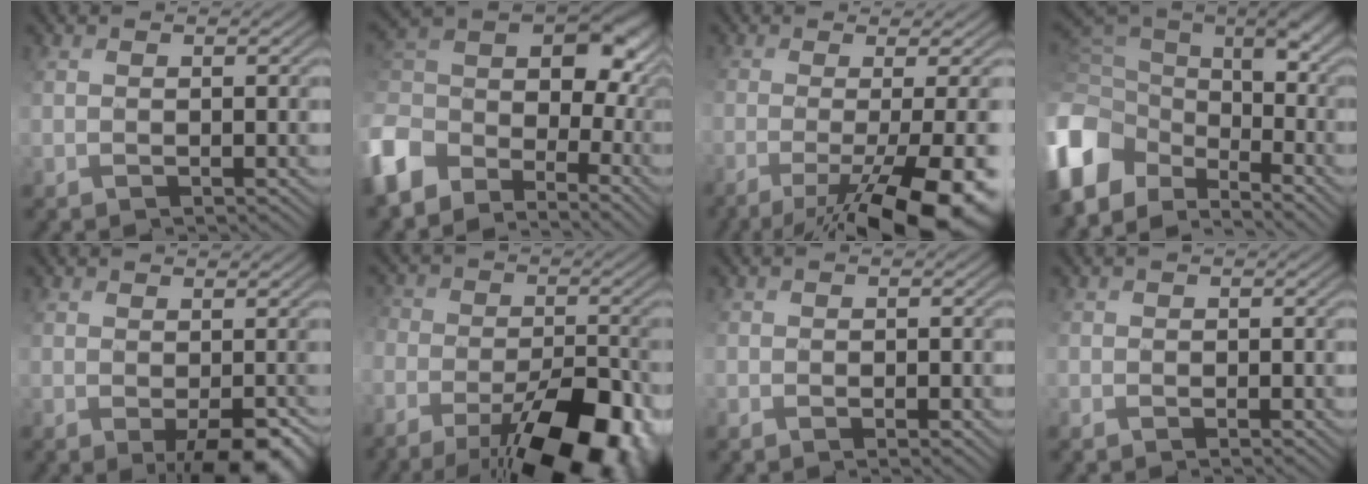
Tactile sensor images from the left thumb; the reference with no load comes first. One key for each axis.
{"total": 12.8, "fx": -4.7, "fy": 8.7, "fz": 8.1, "tx": -0.200, "ty": -0.005, "tz": -0.103}
{"total": 14.1, "fx": -5.8, "fy": 4.0, "fz": 12.2, "tx": -0.175, "ty": -0.018, "tz": -0.081}
{"total": 13.1, "fx": -5.9, "fy": 8.0, "fz": 8.5, "tx": -0.228, "ty": -0.015, "tz": -0.108}
{"total": 6.0, "fx": -2.2, "fy": 2.5, "fz": 5.0, "tx": -0.081, "ty": -0.014, "tz": -0.022}
{"total": 17.5, "fx": -11.1, "fy": 8.4, "fz": 10.5, "tx": -0.167, "ty": -0.029, "tz": -0.149}
{"total": 2.4, "fx": -1.1, "fy": 1.6, "fz": 1.5, "tx": -0.025, "ty": -0.010, "tz": -0.016}
{"total": 1.9, "fx": -1.0, "fy": 1.4, "fz": 0.9, "tx": -0.019, "ty": -0.010, "tz": -0.021}